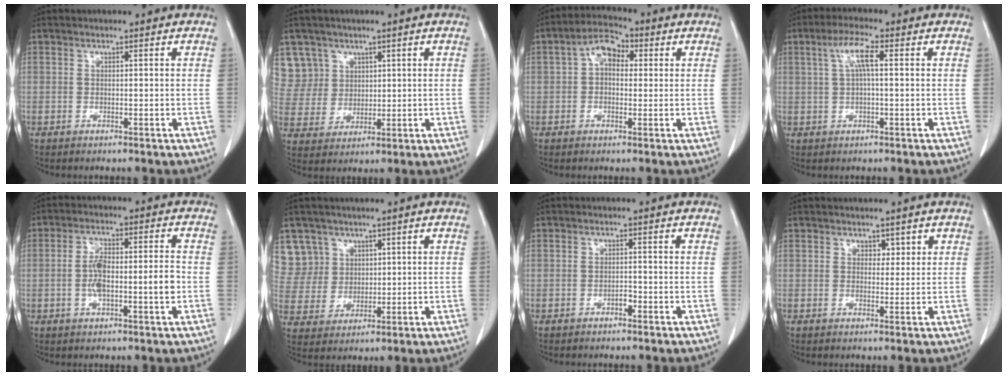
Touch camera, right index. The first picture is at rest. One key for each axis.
{"total": 7.8, "fx": 4.4, "fy": 6.5, "fz": -0.1, "tx": 0.001, "ty": 0.014, "tz": 0.101}
{"total": 5.9, "fx": 1.2, "fy": 3.6, "fz": 4.5, "tx": -0.082, "ty": 0.032, "tz": 0.015}
{"total": 4.8, "fx": 1.2, "fy": 0.8, "fz": 4.6, "tx": -0.095, "ty": 0.016, "tz": 0.025}
{"total": 7.8, "fx": -1.2, "fy": 1.7, "fz": 7.5, "tx": -0.143, "ty": 0.014, "tz": -0.023}
{"total": 7.4, "fx": 4.0, "fy": 6.3, "fz": -0.2, "tx": 0.005, "ty": 0.013, "tz": 0.091}
{"total": 1.2, "fx": -0.8, "fy": 0.5, "fz": 0.7, "tx": -0.011, "ty": 0.002, "tz": -0.013}
{"total": 1.7, "fx": 1.0, "fy": 1.2, "fz": 0.7, "tx": -0.003, "ty": -0.002, "tz": 0.013}